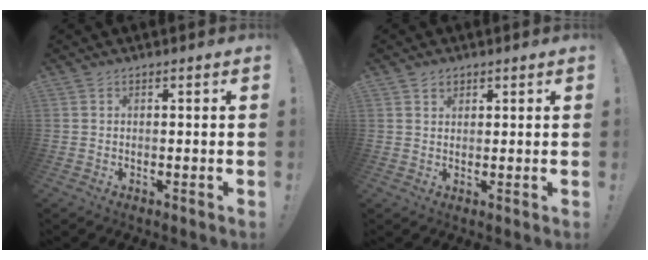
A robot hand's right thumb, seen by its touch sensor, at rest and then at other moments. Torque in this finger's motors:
{"motor_torque": [-0.03, 0.04, 0.10, -0.08, 0.00]}